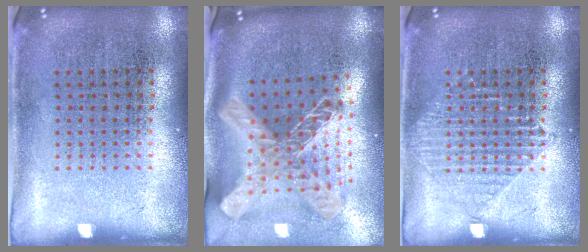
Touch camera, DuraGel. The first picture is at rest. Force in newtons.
{"total": 2.8, "press": 2.0, "slide": 2.0}
{"total": 1.5, "press": 1.5, "slide": 0.3}